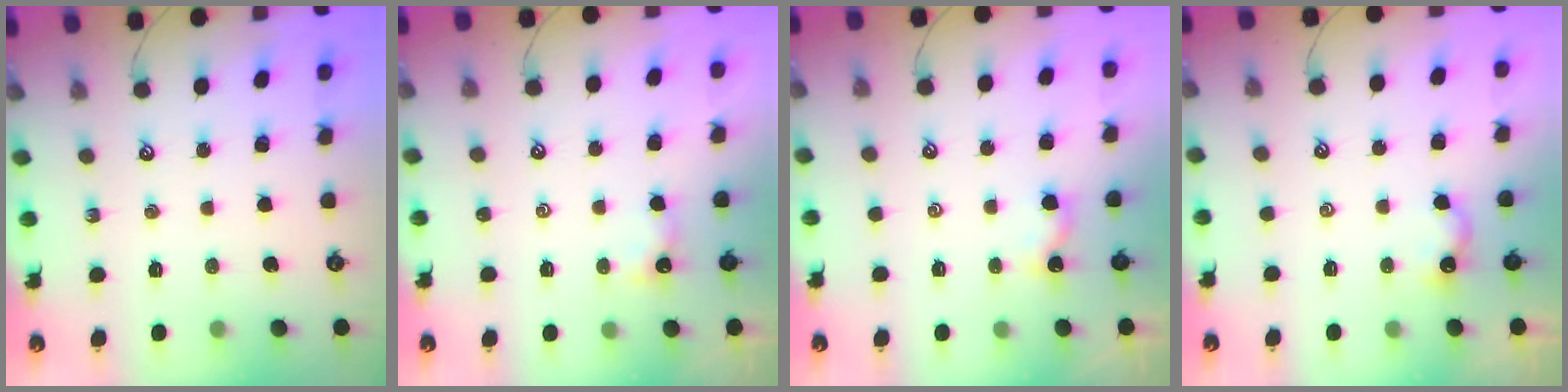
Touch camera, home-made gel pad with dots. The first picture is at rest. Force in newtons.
{"total": 0.0}
{"total": 2.0, "press": 2.0, "slide": 0.2}
{"total": 2.4, "press": 2.4, "slide": 0.2}